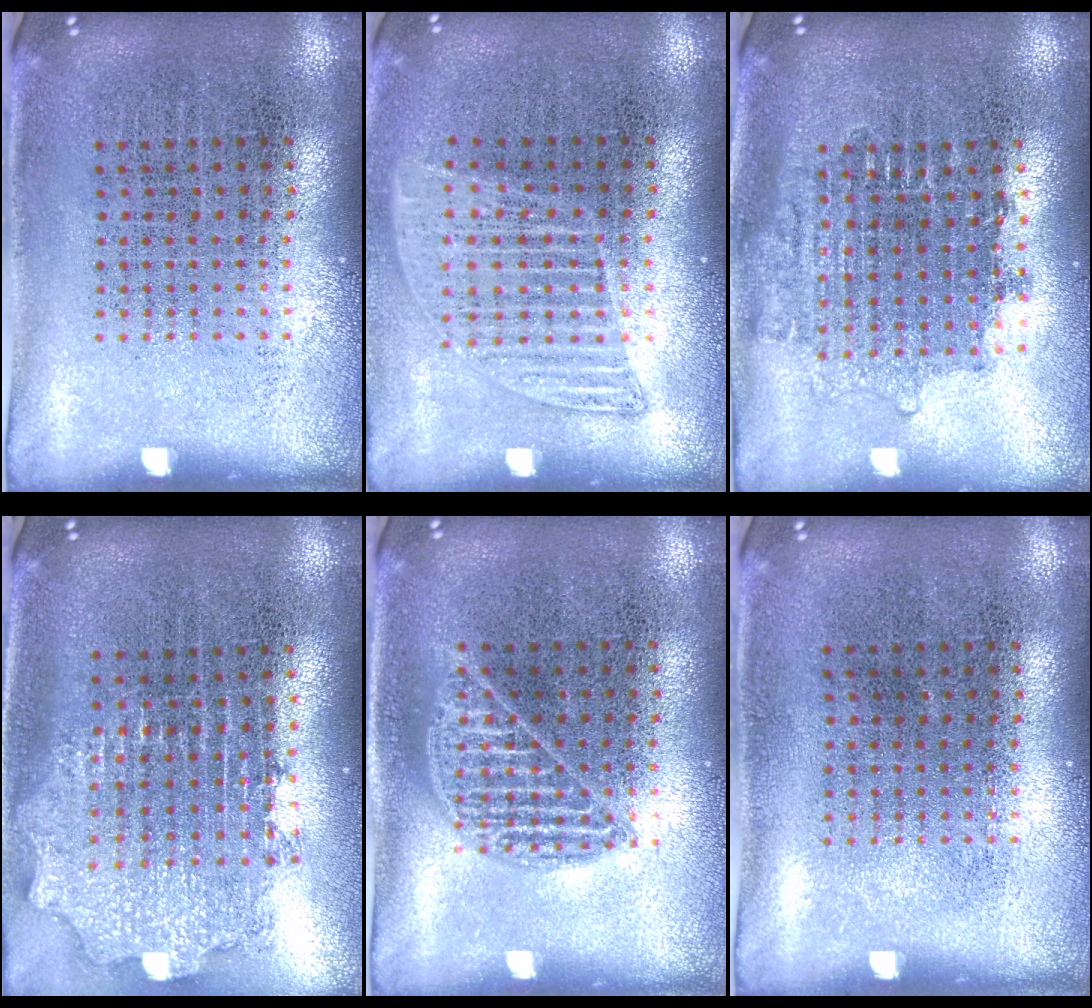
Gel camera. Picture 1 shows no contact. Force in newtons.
{"total": 1.3, "press": 1.1, "slide": 0.6}
{"total": 1.6, "press": 1.3, "slide": 0.9}
{"total": 2.0, "press": 1.5, "slide": 1.3}
{"total": 0.9, "press": 0.9, "slide": 0.1}
{"total": 0.0}